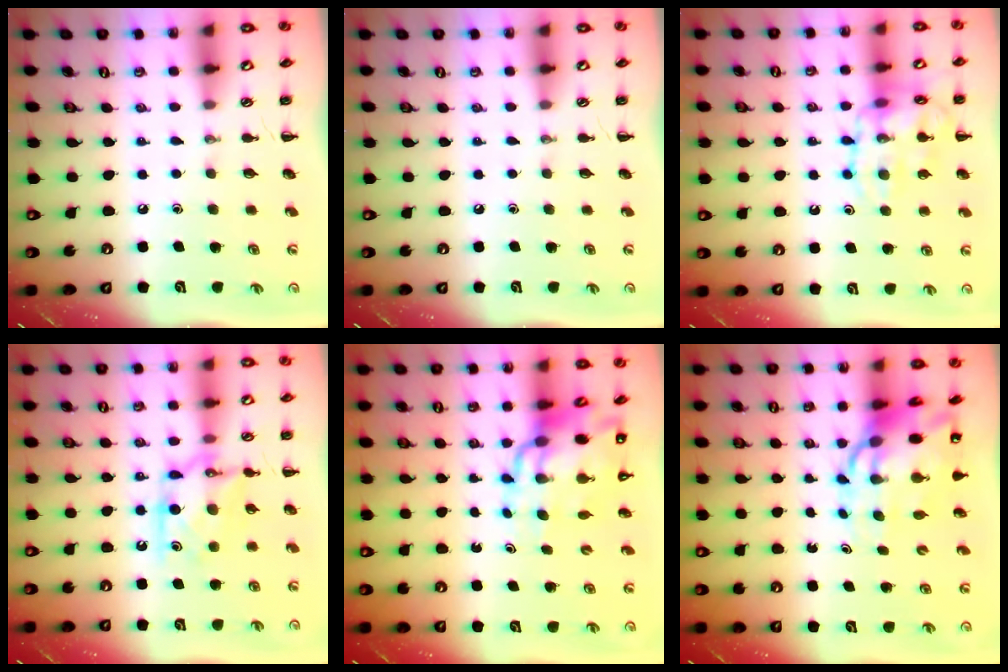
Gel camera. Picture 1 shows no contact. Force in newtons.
{"total": 0.0}
{"total": 15.8, "press": 15.7, "slide": 1.4}
{"total": 11.2, "press": 11.1, "slide": 0.4}
{"total": 16.1, "press": 15.4, "slide": 4.6}
{"total": 13.6, "press": 13.0, "slide": 3.7}